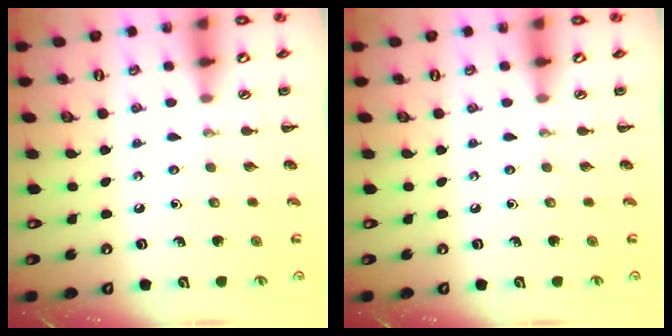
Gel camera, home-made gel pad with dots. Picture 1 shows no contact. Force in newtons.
{"total": 0.0}